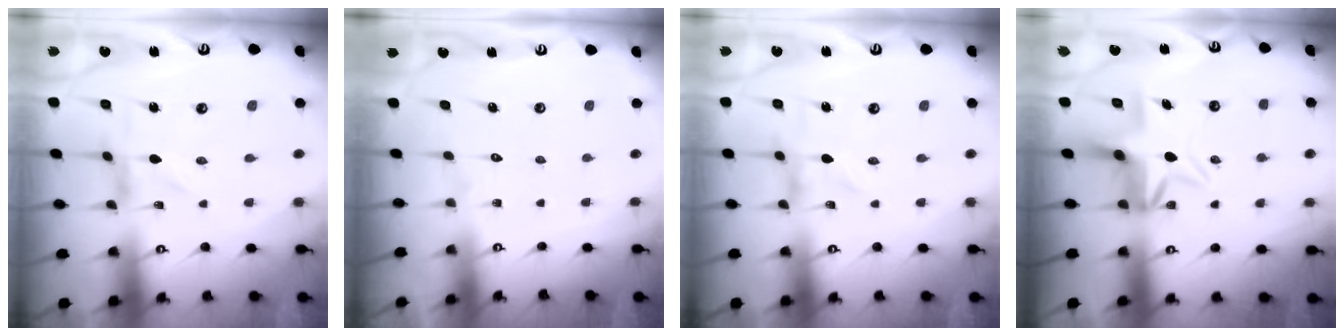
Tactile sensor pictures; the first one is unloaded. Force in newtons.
{"total": 1.6, "press": 1.6, "slide": 0.1}
{"total": 0.6, "press": 0.5, "slide": 0.1}
{"total": 5.8, "press": 5.3, "slide": 2.3}